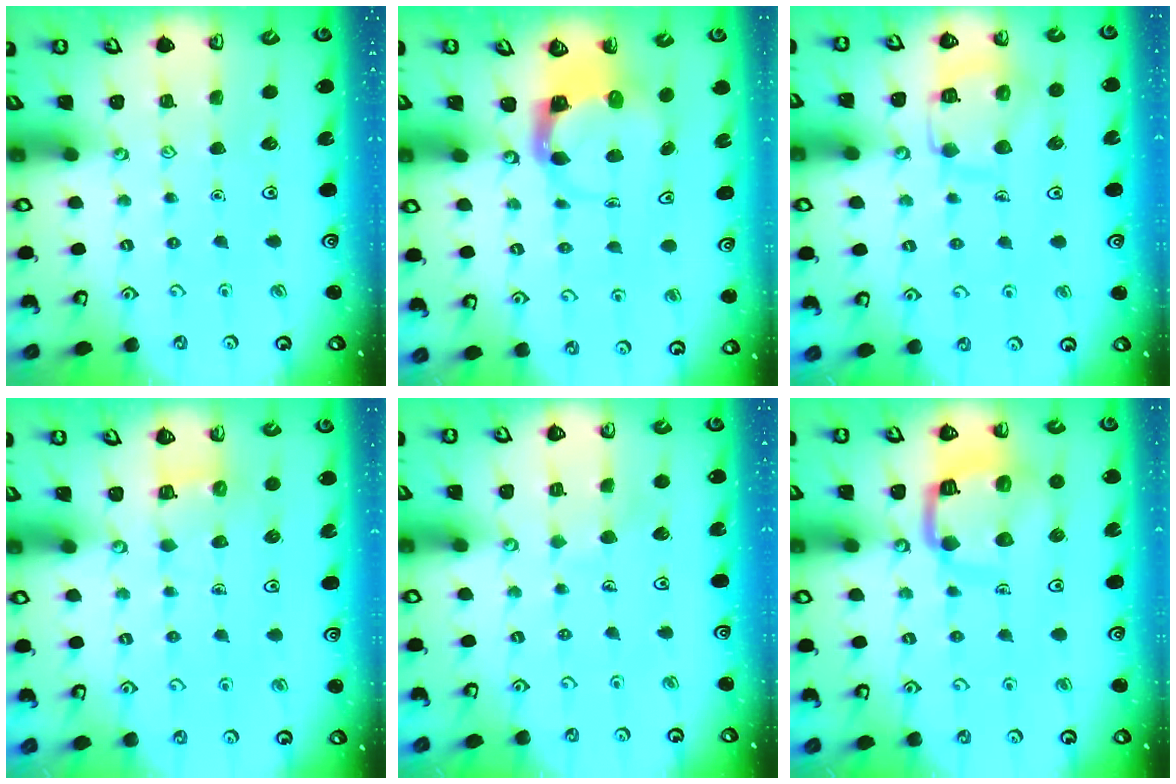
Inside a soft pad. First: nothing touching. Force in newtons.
{"total": 3.6, "press": 3.6, "slide": 0.5}
{"total": 13.7, "press": 13.6, "slide": 1.3}
{"total": 4.5, "press": 4.5, "slide": 0.5}
{"total": 3.6, "press": 3.6, "slide": 0.2}
{"total": 13.2, "press": 13.1, "slide": 1.4}